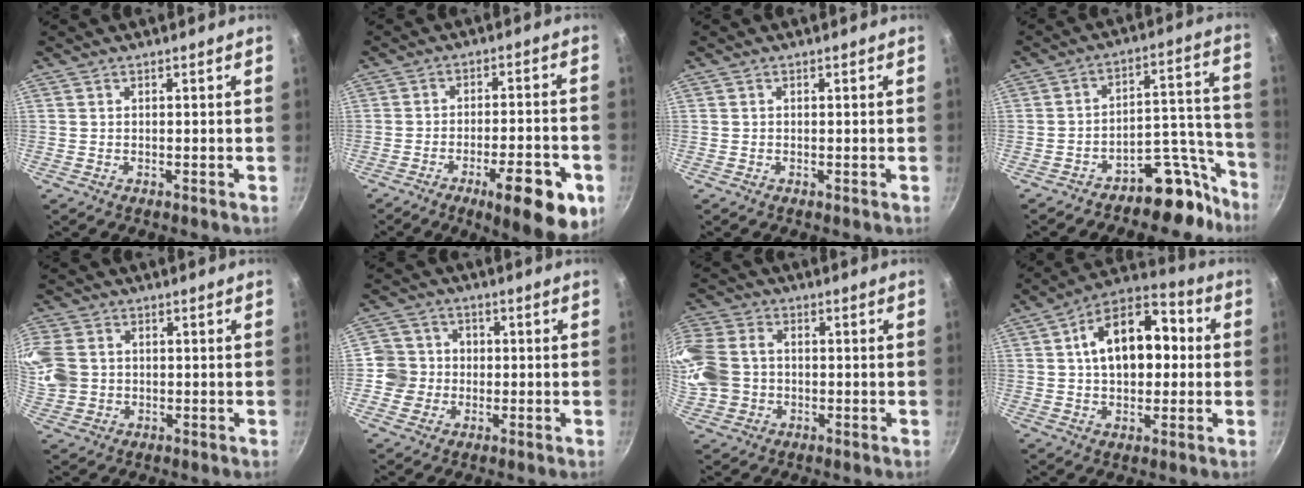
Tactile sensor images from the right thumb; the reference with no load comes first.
{"total": 14.5, "force": [-6.8, 4.1, 12.2], "torque": [-0.156, 0.021, -0.090]}
{"total": 0.0}
{"total": 10.9, "force": [-8.6, 4.4, 5.0], "torque": [-0.020, 0.132, -0.133]}
{"total": 13.2, "force": [1.6, 10.9, 7.2], "torque": [-0.203, 0.016, 0.040]}
{"total": 6.9, "force": [-0.7, 6.8, 1.1], "torque": [0.013, 0.019, -0.018]}
{"total": 17.4, "force": [0.2, 14.2, 10.1], "torque": [-0.268, 0.033, 0.010]}
{"total": 16.8, "force": [2.3, 10.1, 13.2], "torque": [-0.180, 0.031, 0.029]}